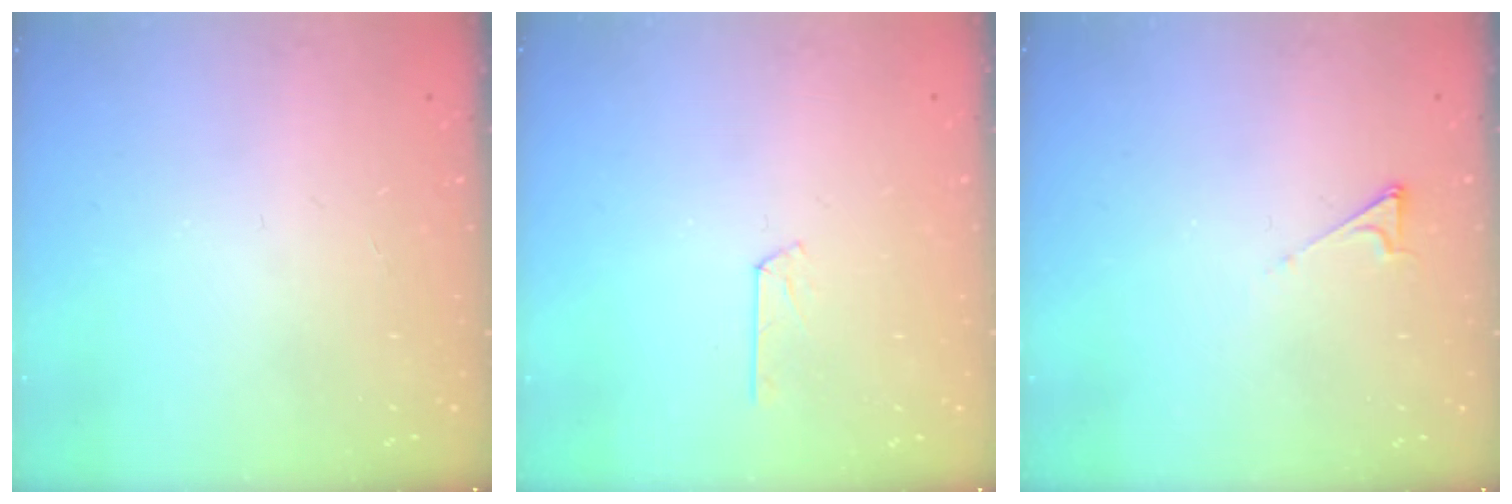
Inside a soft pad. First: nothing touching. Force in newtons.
{"total": 2.8, "press": 2.8, "slide": 0.3}
{"total": 2.5, "press": 2.5, "slide": 0.3}